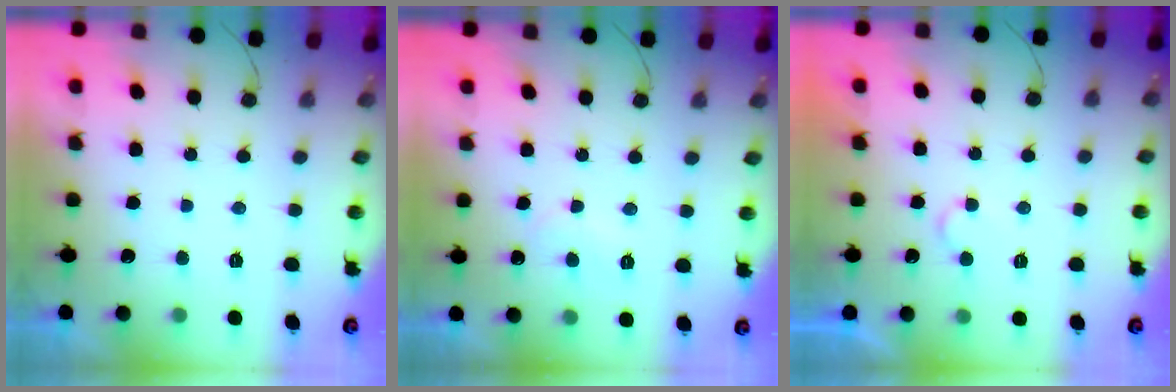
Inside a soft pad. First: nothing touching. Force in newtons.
{"total": 6.7, "press": 6.7, "slide": 0.6}
{"total": 5.6, "press": 5.5, "slide": 0.4}